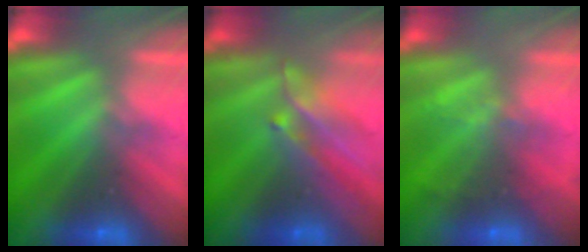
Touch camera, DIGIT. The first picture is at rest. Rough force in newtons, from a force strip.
{"total": 2.9}
{"total": 2.3}